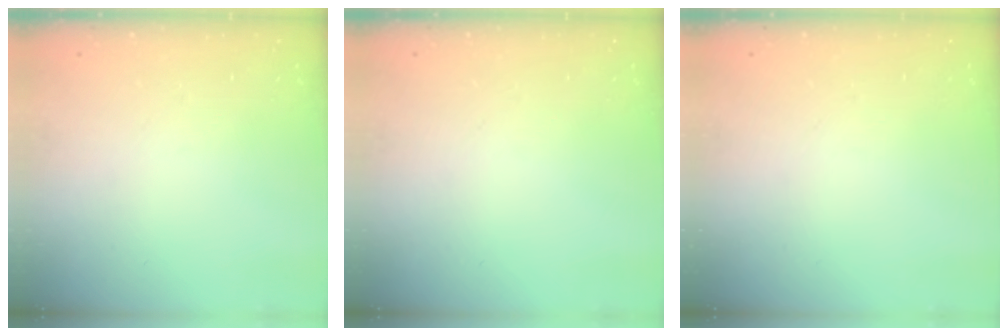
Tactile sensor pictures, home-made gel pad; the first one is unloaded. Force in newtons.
{"total": 0.0}
{"total": 0.0}